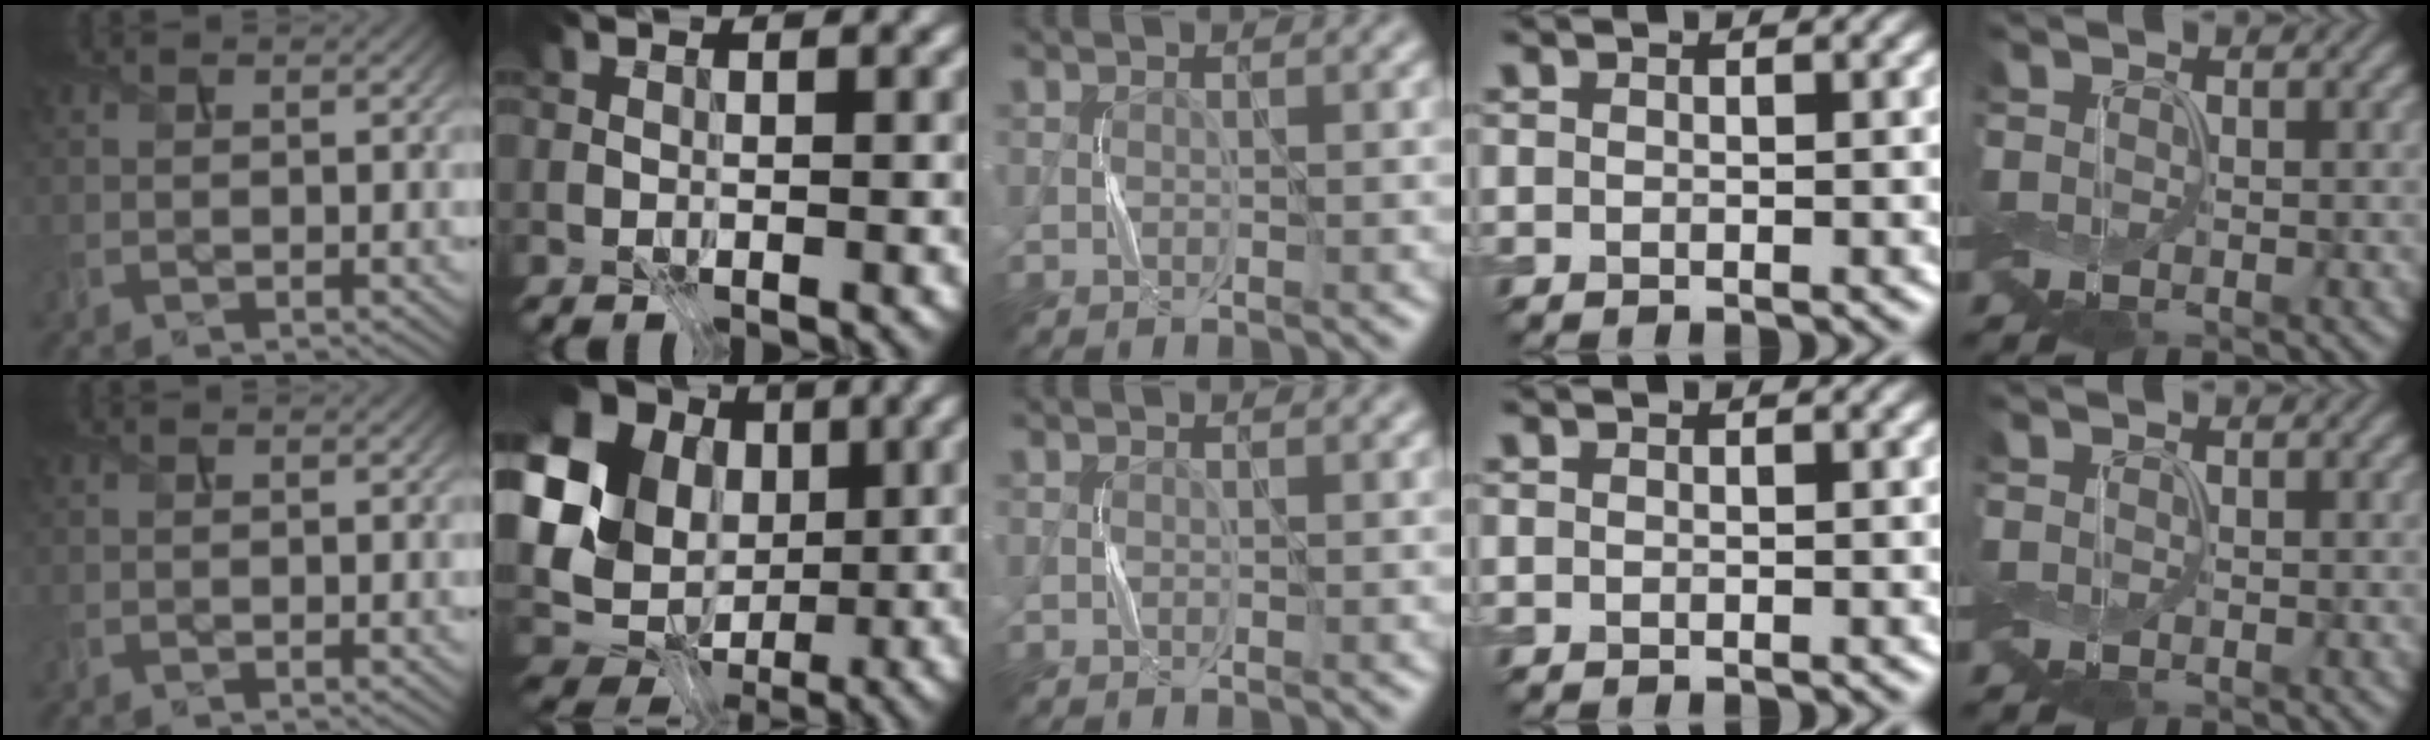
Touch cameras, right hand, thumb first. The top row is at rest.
{"index": {"total": 18.0, "force": [2.7, 15.1, 9.5], "torque": [-0.215, 0.017, 0.028]}}